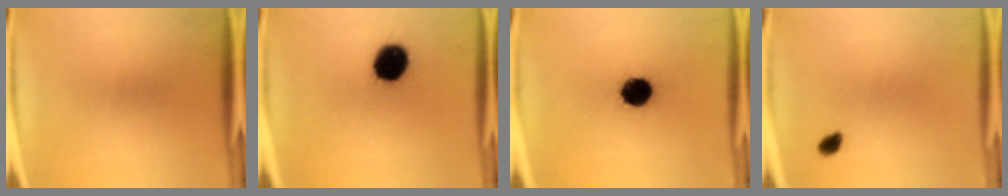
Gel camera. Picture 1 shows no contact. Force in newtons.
{"total": 13.0}
{"total": 12.5}
{"total": 1.9}